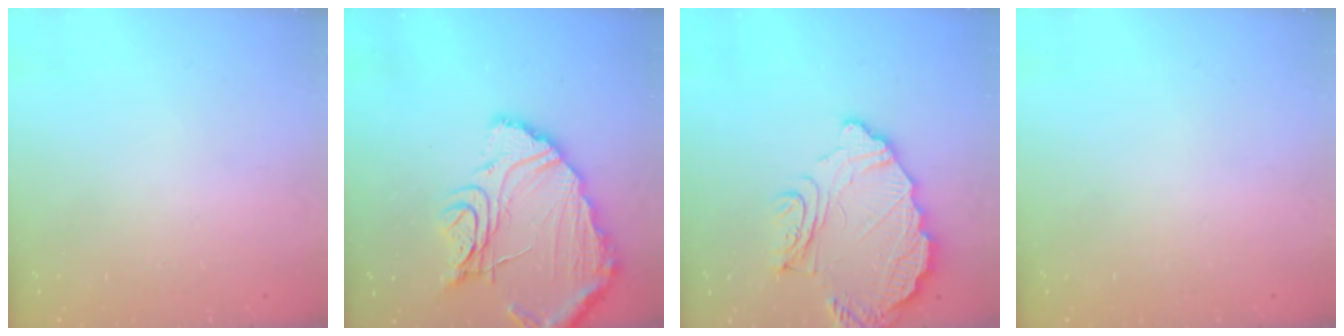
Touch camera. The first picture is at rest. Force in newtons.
{"total": 17.8, "press": 17.7, "slide": 1.8}
{"total": 14.3, "press": 14.3, "slide": 1.1}
{"total": 0.0}